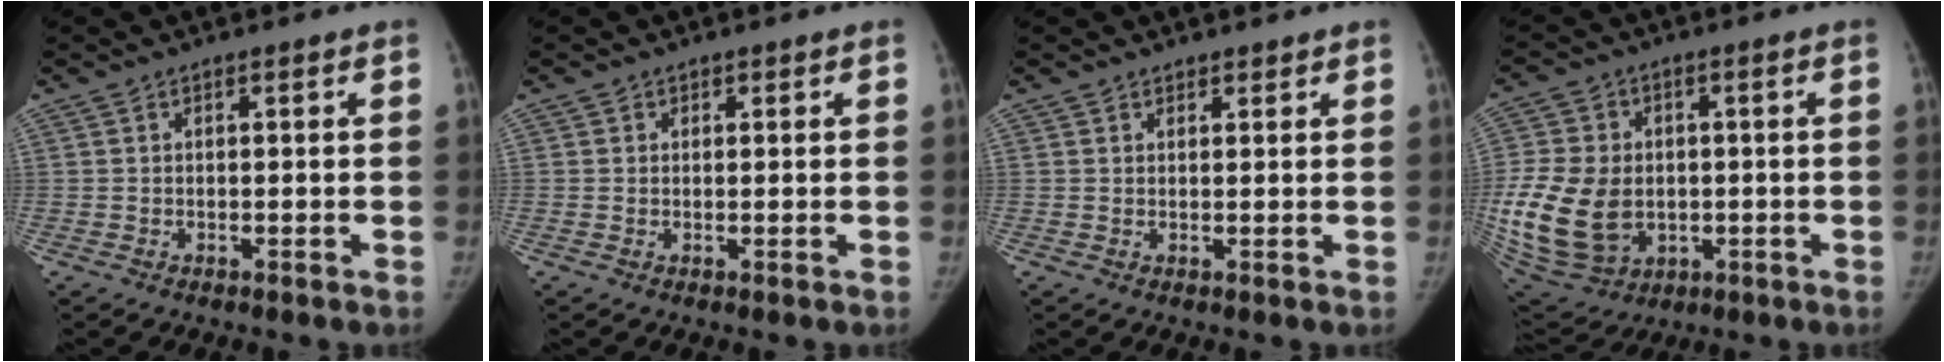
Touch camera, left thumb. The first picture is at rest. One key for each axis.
{"total": 0.7, "fx": 0.3, "fy": 0.6, "fz": -0.1, "tx": 0.015, "ty": 0.002, "tz": 0.000}
{"total": 1.2, "fx": 1.0, "fy": 0.6, "fz": -0.1, "tx": 0.020, "ty": -0.007, "tz": 0.009}
{"total": 20.0, "fx": -2.2, "fy": 15.2, "fz": 12.8, "tx": -0.270, "ty": -0.008, "tz": -0.016}